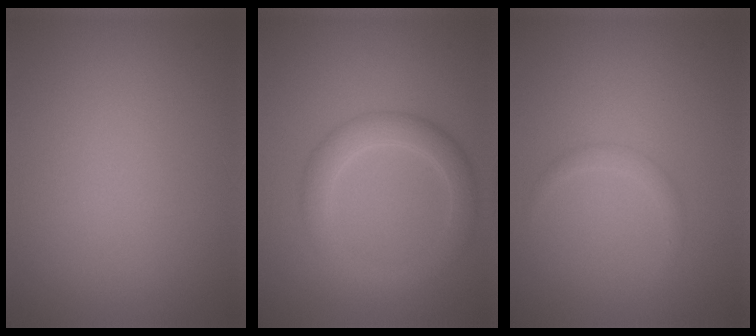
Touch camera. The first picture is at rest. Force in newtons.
{"total": 3.5, "press": 3.5, "slide": 0.2}
{"total": 1.1, "press": 1.1, "slide": 0.1}